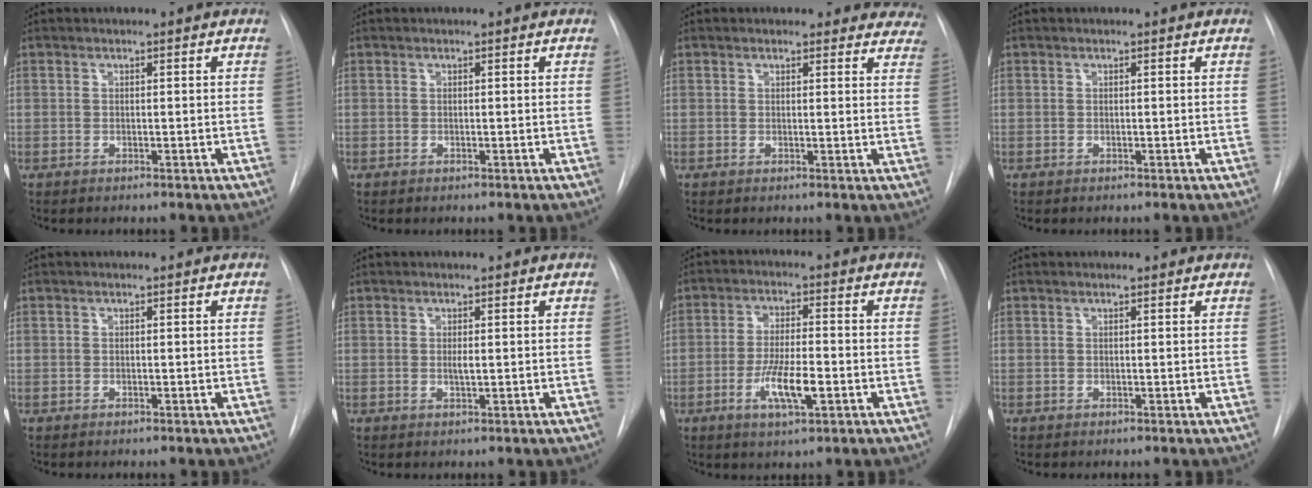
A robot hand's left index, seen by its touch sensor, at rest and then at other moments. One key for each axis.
{"total": 0.0}
{"total": 10.9, "fx": 10.2, "fy": 3.6, "fz": 1.2, "tx": 0.034, "ty": -0.026, "tz": 0.078}
{"total": 0.0}
{"total": 0.0}
{"total": 1.1, "fx": 0.4, "fy": 0.1, "fz": 1.0, "tx": -0.024, "ty": 0.000, "tz": 0.008}
{"total": 7.3, "fx": -2.4, "fy": 1.4, "fz": 6.8, "tx": -0.129, "ty": -0.008, "tz": -0.041}
{"total": 1.2, "fx": 1.2, "fy": 0.1, "fz": 0.1, "tx": -0.013, "ty": 0.005, "tz": 0.015}